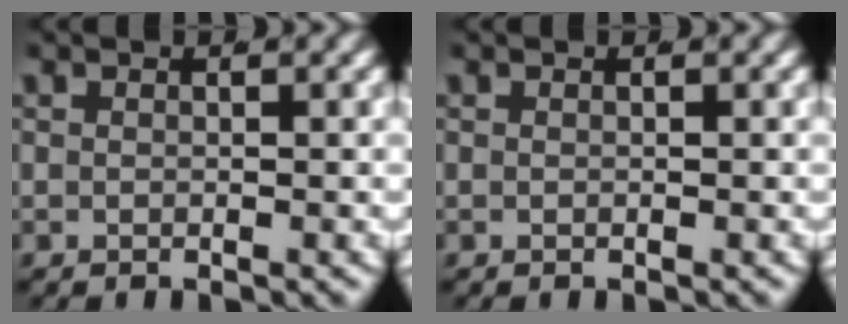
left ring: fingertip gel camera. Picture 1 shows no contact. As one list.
[{"total": 0.0}]